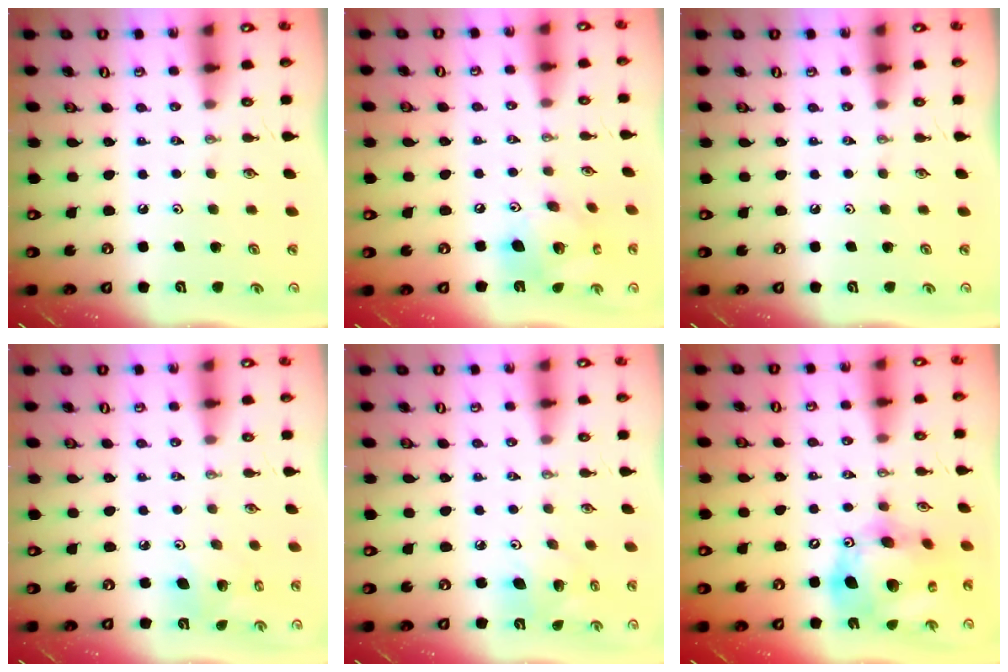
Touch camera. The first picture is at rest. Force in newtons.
{"total": 15.3, "press": 15.2, "slide": 2.1}
{"total": 0.0}
{"total": 5.3, "press": 5.1, "slide": 1.6}
{"total": 7.4, "press": 7.2, "slide": 1.7}
{"total": 20.4, "press": 20.2, "slide": 3.3}